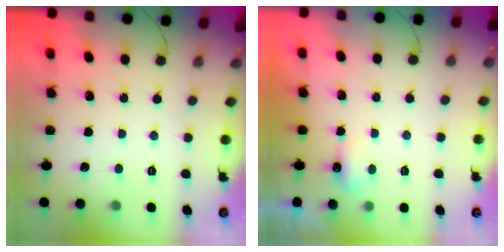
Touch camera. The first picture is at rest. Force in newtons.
{"total": 3.5, "press": 3.4, "slide": 0.7}